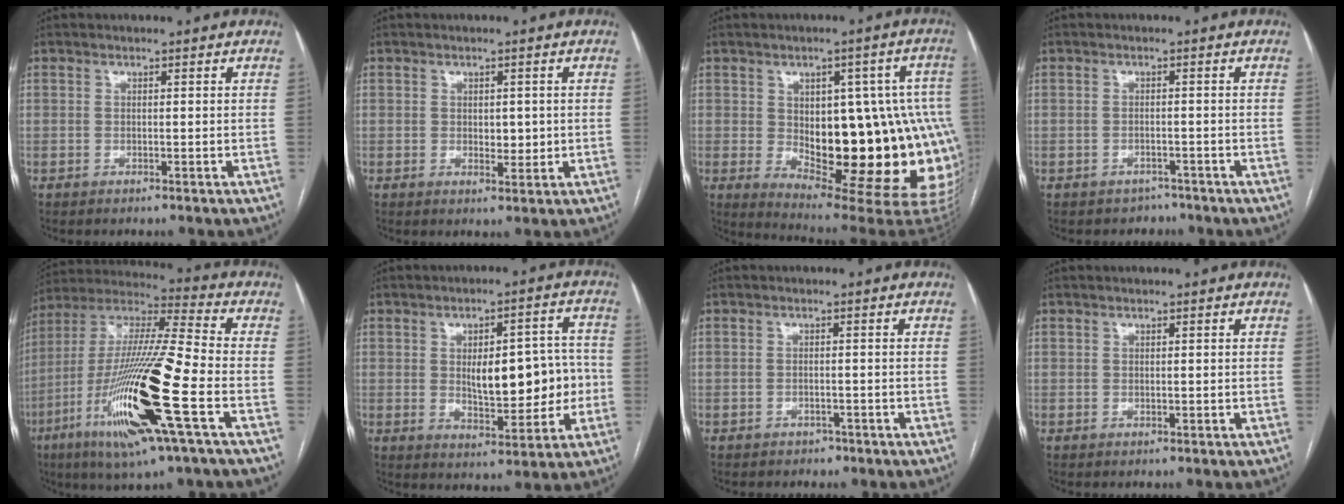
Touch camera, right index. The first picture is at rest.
{"total": 2.6, "force": [0.1, 1.6, 2.0], "torque": [-0.024, -0.002, 0.006]}
{"total": 24.2, "force": [-2.0, 9.4, 22.2], "torque": [-0.211, 0.021, 0.000]}
{"total": 2.6, "force": [-2.0, 1.5, -0.4], "torque": [-0.001, 0.008, -0.029]}
{"total": 22.6, "force": [-8.1, 1.3, 21.1], "torque": [-0.430, -0.031, -0.153]}
{"total": 11.9, "force": [-0.3, 5.0, 10.8], "torque": [-0.147, 0.020, 0.010]}
{"total": 1.5, "force": [-1.1, 1.0, 0.1], "torque": [-0.009, 0.003, -0.015]}
{"total": 0.0}